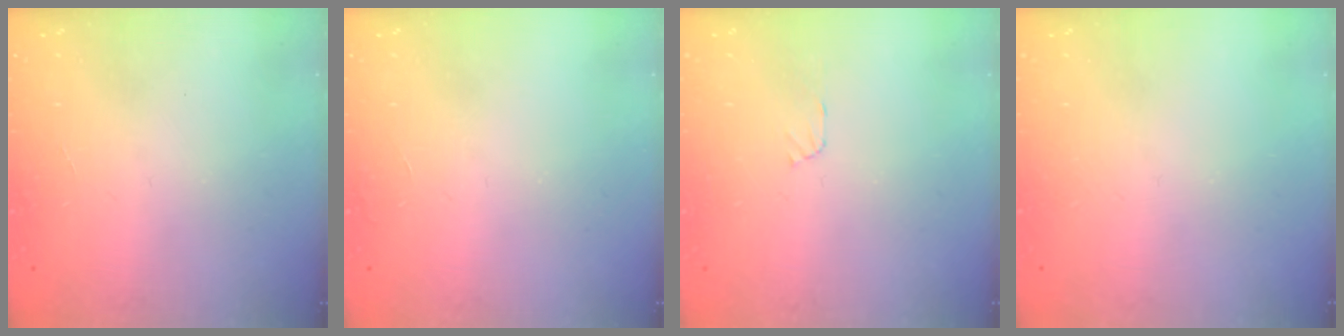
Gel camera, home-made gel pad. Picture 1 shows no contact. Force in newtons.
{"total": 0.0}
{"total": 4.0, "press": 4.0, "slide": 0.5}
{"total": 0.0}